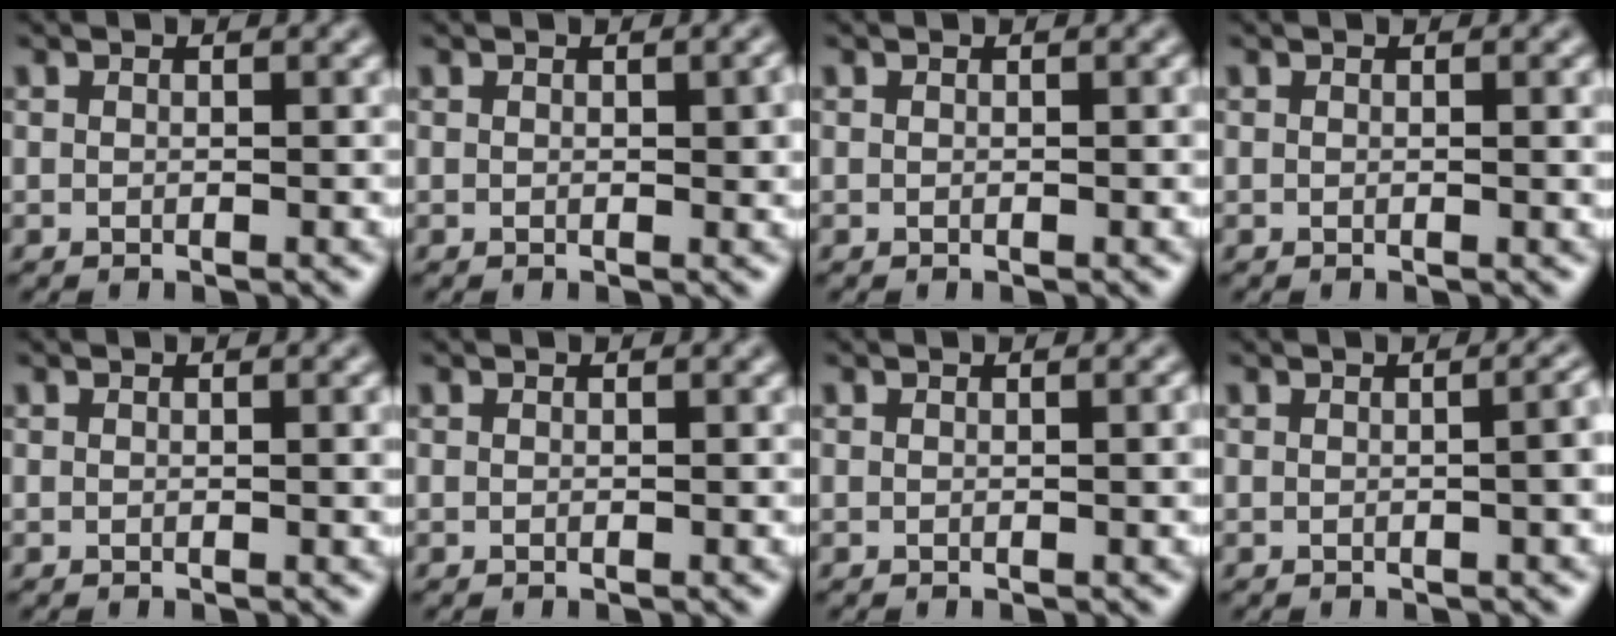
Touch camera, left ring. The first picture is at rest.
{"total": 1.5, "force": [0.2, 0.5, 1.4], "torque": [-0.017, -0.001, 0.003]}
{"total": 0.0}
{"total": 0.7, "force": [0.1, 0.1, 0.7], "torque": [-0.009, 0.000, 0.000]}
{"total": 0.7, "force": [0.1, 0.1, 0.7], "torque": [-0.009, 0.001, 0.001]}
{"total": 0.0}
{"total": 1.0, "force": [0.1, 0.2, 1.0], "torque": [-0.013, 0.002, 0.001]}
{"total": 3.5, "force": [0.0, 1.5, 3.2], "torque": [-0.013, 0.012, 0.001]}